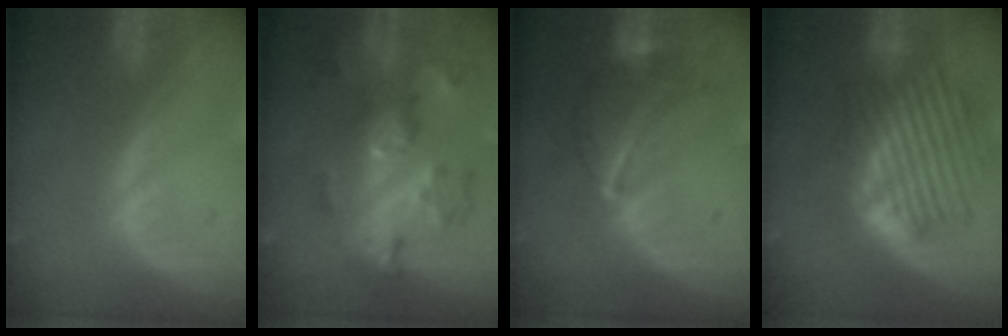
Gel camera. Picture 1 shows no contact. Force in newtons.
{"total": 9.2, "press": 8.1, "slide": 4.4}
{"total": 6.8, "press": 6.7, "slide": 1.5}
{"total": 9.0, "press": 8.4, "slide": 3.3}